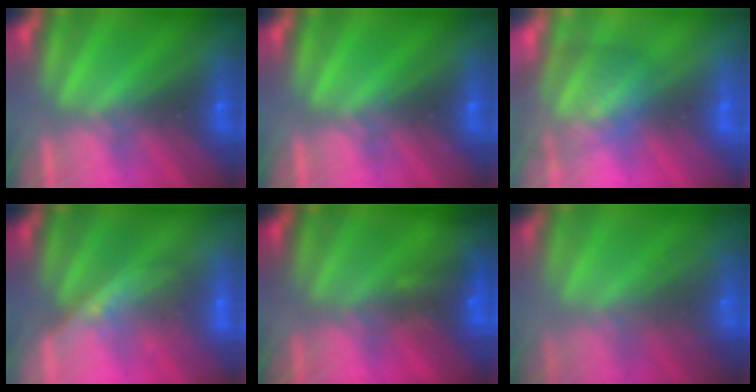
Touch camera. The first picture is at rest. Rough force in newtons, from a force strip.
{"total": 0.0}
{"total": 3.8}
{"total": 2.2}
{"total": 5.9}
{"total": 7.8}